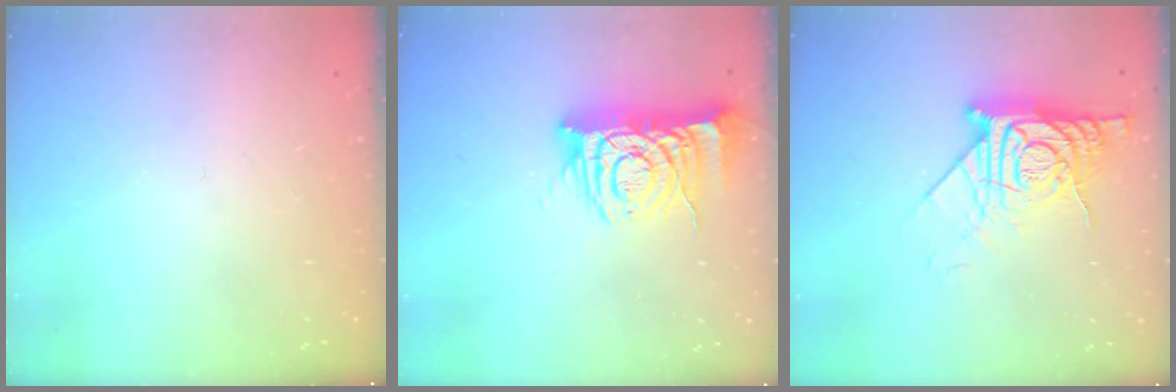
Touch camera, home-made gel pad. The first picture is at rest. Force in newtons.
{"total": 11.5, "press": 11.4, "slide": 1.4}
{"total": 14.3, "press": 14.2, "slide": 1.6}